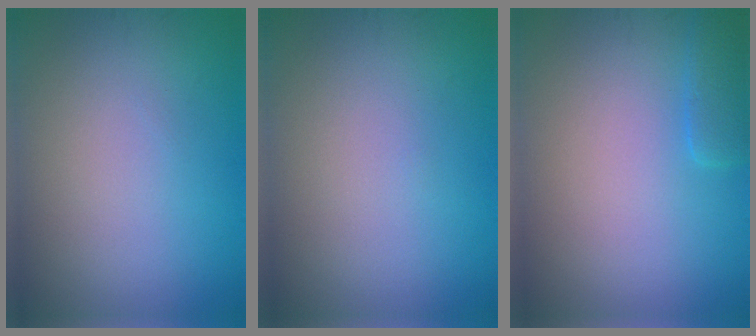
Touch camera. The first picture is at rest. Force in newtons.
{"total": 0.0}
{"total": 1.9, "press": 1.9, "slide": 0.1}